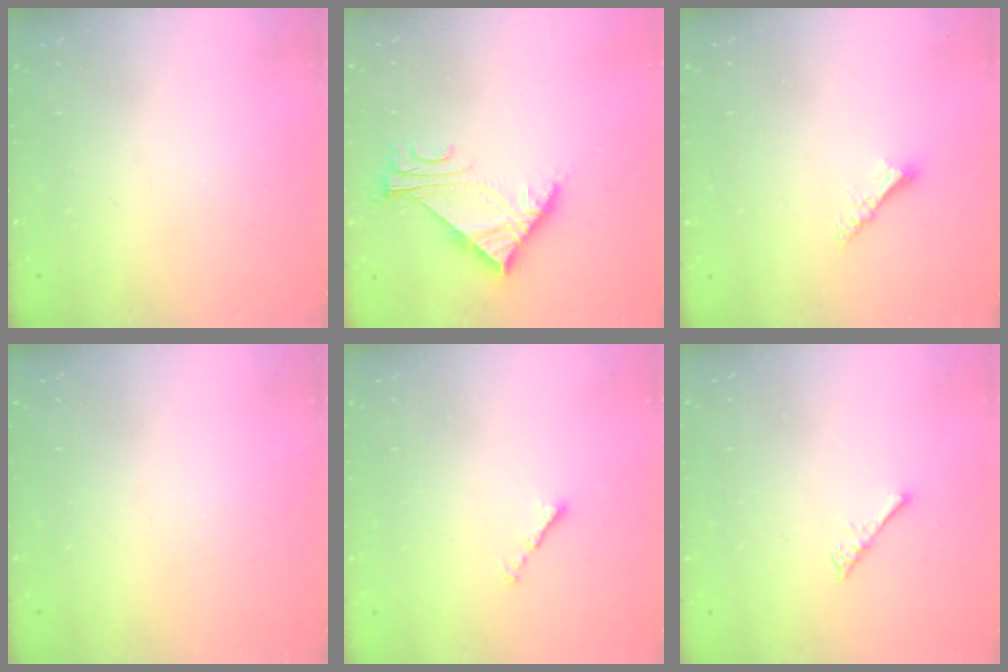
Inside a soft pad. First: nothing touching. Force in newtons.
{"total": 6.5, "press": 6.5, "slide": 0.5}
{"total": 4.2, "press": 4.1, "slide": 0.5}
{"total": 0.0}
{"total": 1.3, "press": 1.2, "slide": 0.5}
{"total": 2.4, "press": 2.4, "slide": 0.4}